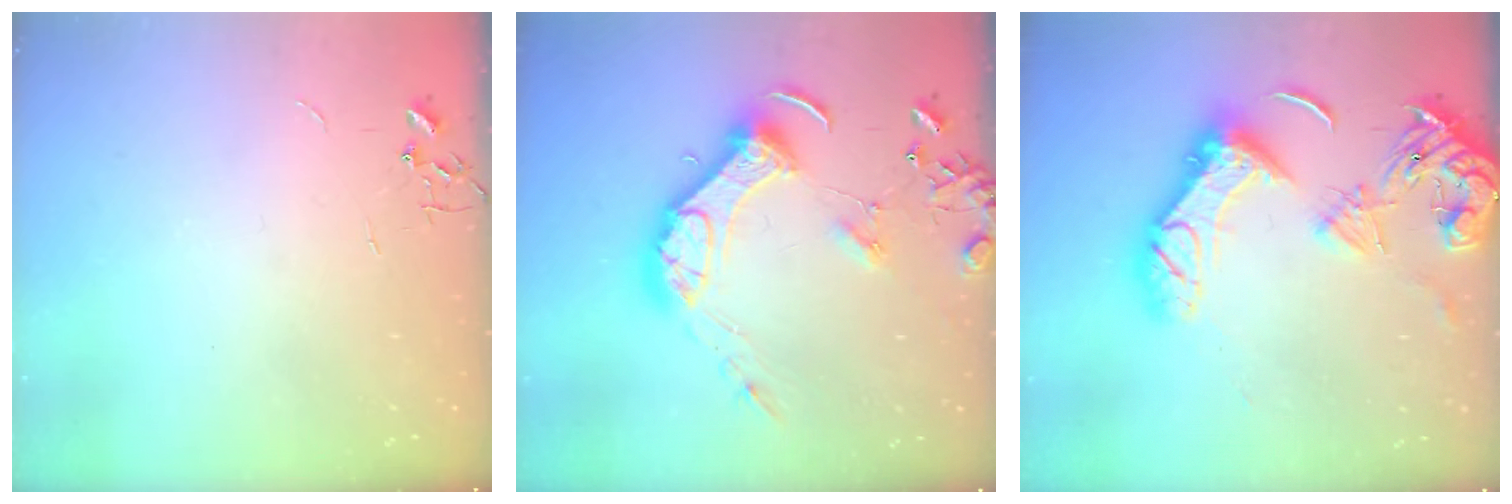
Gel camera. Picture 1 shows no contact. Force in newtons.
{"total": 16.4, "press": 16.3, "slide": 2.3}
{"total": 22.6, "press": 22.5, "slide": 2.4}